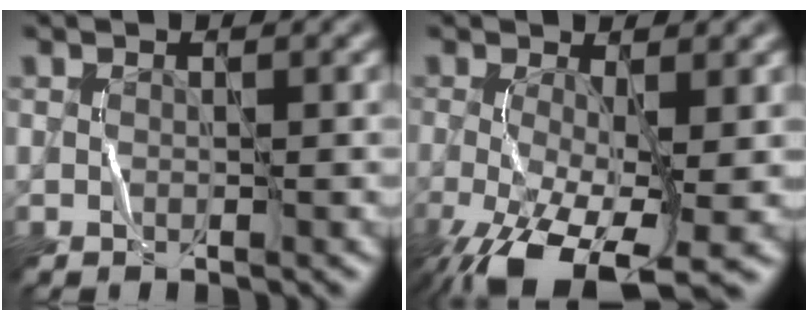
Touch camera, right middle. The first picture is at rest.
{"total": 8.8, "force": [-3.4, 3.2, 7.5], "torque": [-0.153, -0.023, -0.054]}